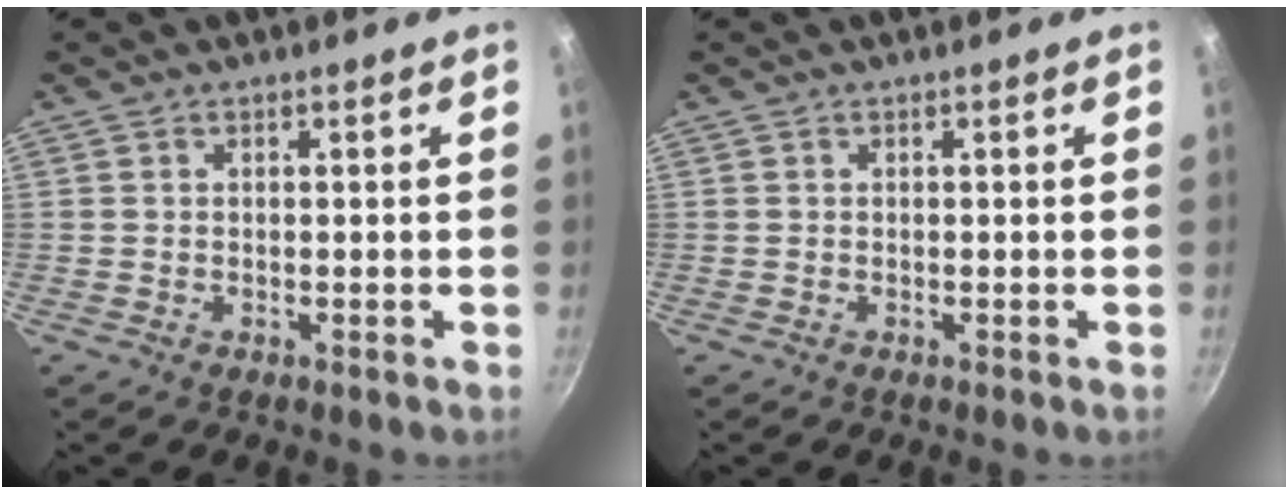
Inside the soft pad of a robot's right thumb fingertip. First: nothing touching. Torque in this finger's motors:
{"motor_torque": [-0.02, 0.00, 0.15, 0.15, 0.01]}